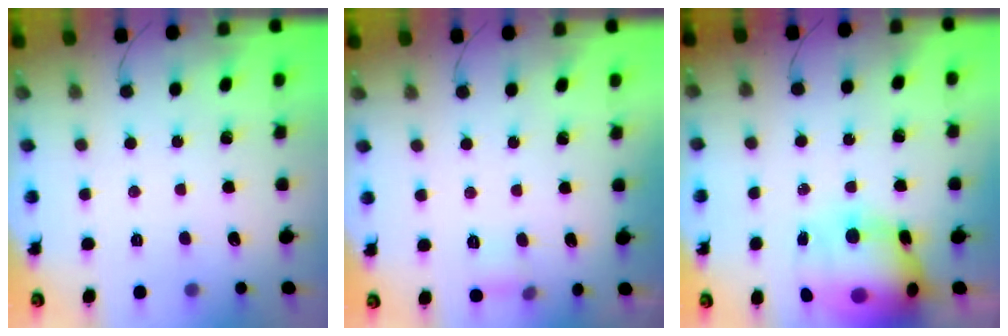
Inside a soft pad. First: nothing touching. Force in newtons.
{"total": 4.9, "press": 4.6, "slide": 1.5}
{"total": 21.3, "press": 19.3, "slide": 8.9}